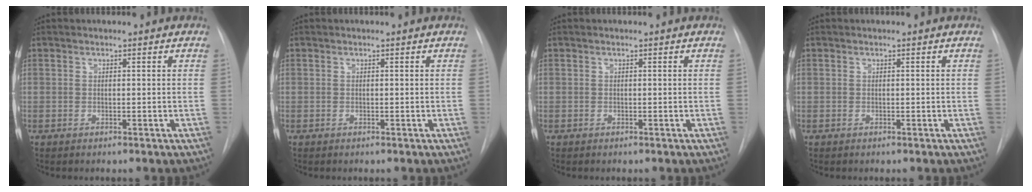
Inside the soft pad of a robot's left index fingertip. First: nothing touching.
{"total": 0.0}
{"total": 0.0}
{"total": 0.0}